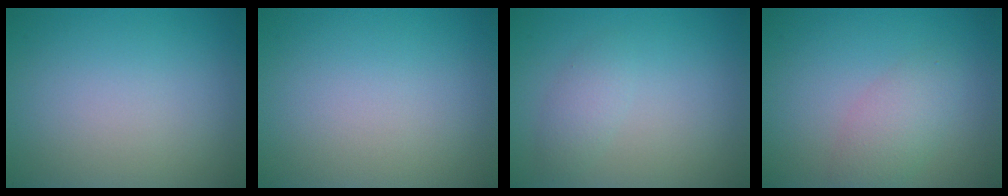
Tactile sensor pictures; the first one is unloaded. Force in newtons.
{"total": 0.0}
{"total": 1.6, "press": 1.6, "slide": 0.1}
{"total": 2.8, "press": 2.8, "slide": 0.0}